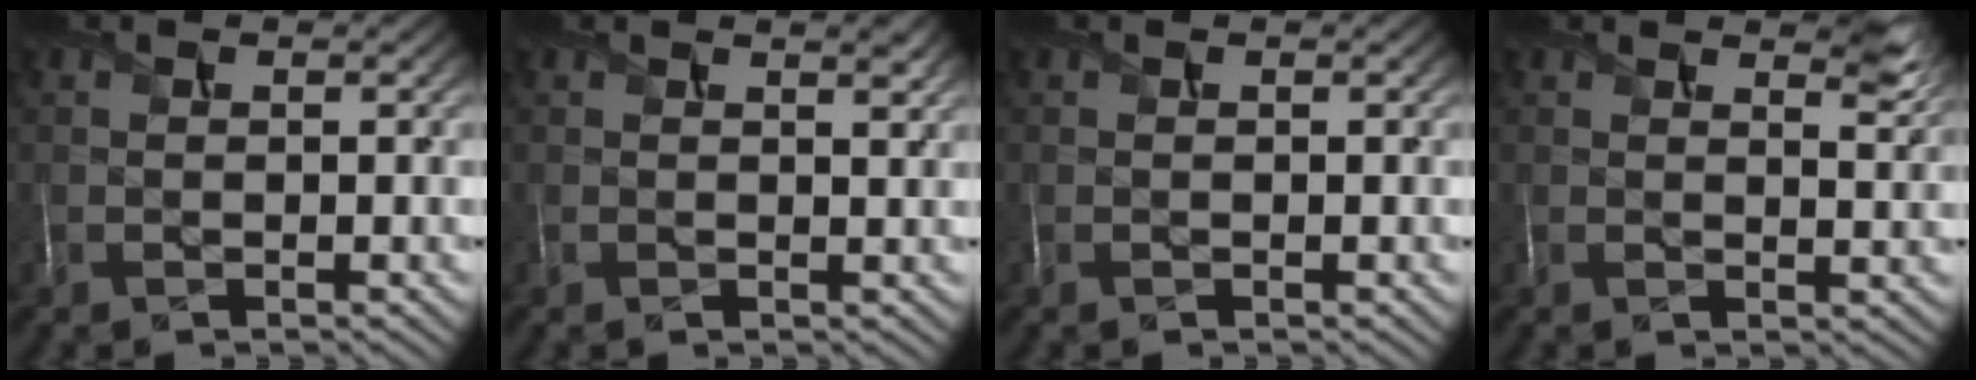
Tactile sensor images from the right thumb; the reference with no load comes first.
{"total": 1.7, "force": [1.3, 0.3, 1.1], "torque": [-0.022, -0.004, 0.020]}
{"total": 0.0}
{"total": 3.7, "force": [2.8, 0.8, 2.3], "torque": [-0.038, -0.001, 0.050]}